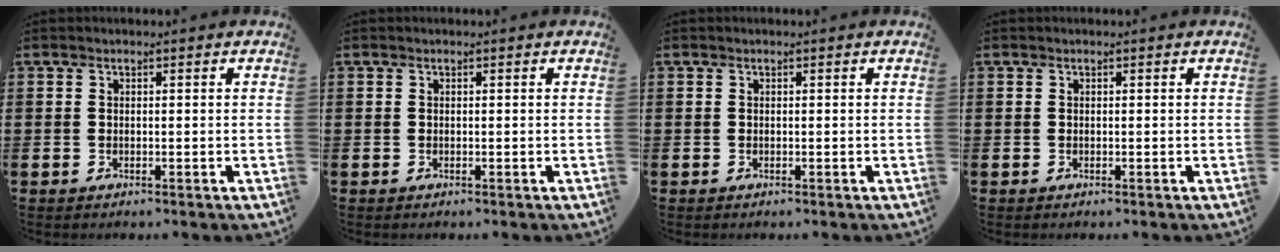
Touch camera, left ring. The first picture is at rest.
{"total": 0.0}
{"total": 0.0}
{"total": 0.0}